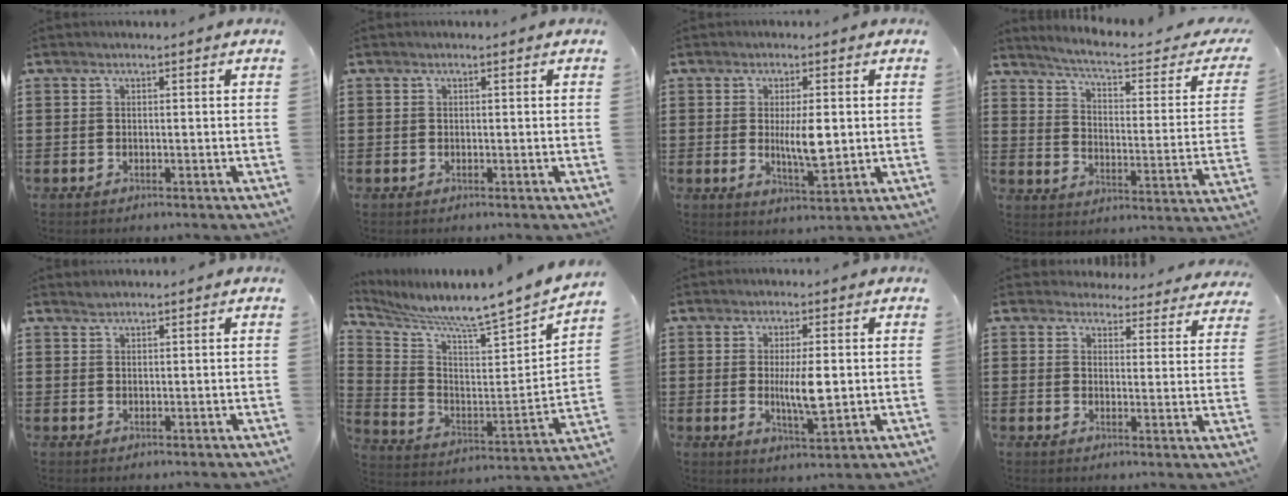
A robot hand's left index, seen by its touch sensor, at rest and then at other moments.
{"total": 0.0}
{"total": 6.2, "force": [0.4, 1.9, 5.9], "torque": [-0.092, -0.006, 0.004]}
{"total": 4.7, "force": [4.0, 0.0, 2.4], "torque": [-0.070, -0.032, 0.059]}
{"total": 0.9, "force": [0.9, 0.2, 0.1], "torque": [-0.005, 0.000, 0.019]}
{"total": 5.0, "force": [4.7, -1.1, 1.3], "torque": [-0.057, -0.067, 0.063]}
{"total": 6.4, "force": [0.2, 1.6, 6.2], "torque": [-0.118, -0.008, -0.003]}
{"total": 3.8, "force": [3.6, 1.2, 0.2], "torque": [-0.015, -0.019, 0.062]}